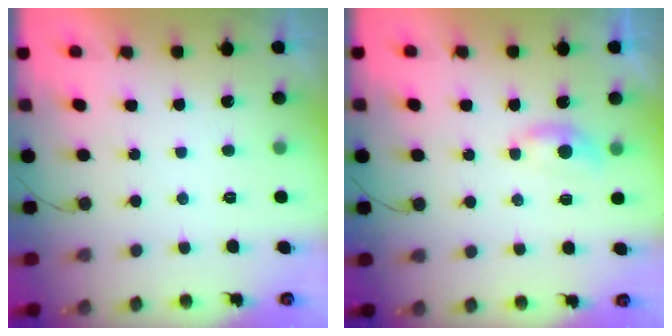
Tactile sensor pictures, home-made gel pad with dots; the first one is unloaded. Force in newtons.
{"total": 3.9, "press": 3.8, "slide": 0.5}